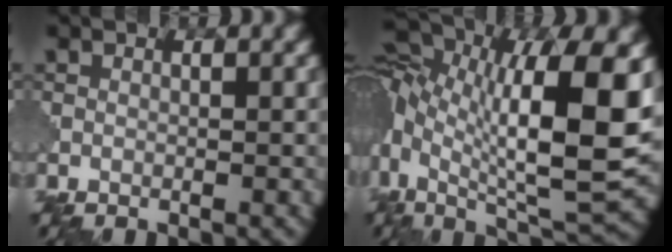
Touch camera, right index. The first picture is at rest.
{"total": 13.9, "force": [1.5, 5.8, 12.5], "torque": [-0.240, 0.005, 0.025]}